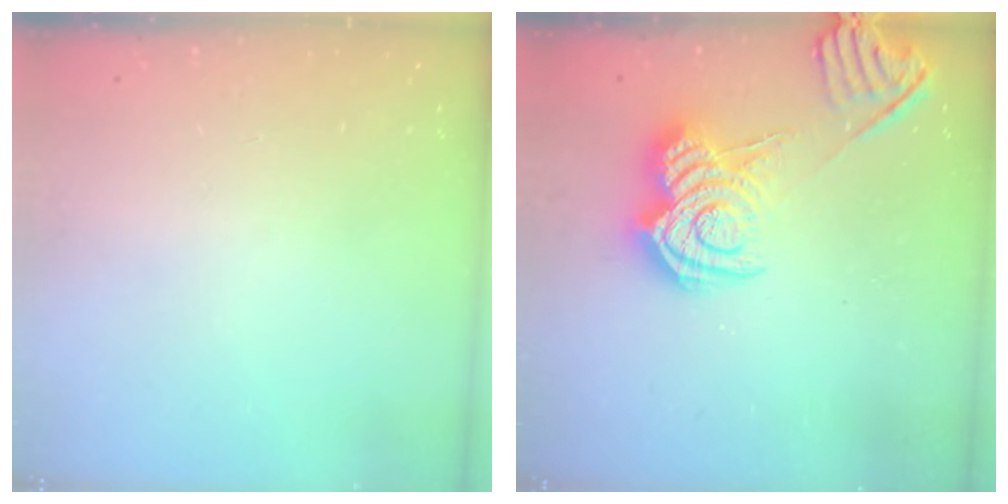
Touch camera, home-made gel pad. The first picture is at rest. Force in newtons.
{"total": 12.7, "press": 12.6, "slide": 0.7}